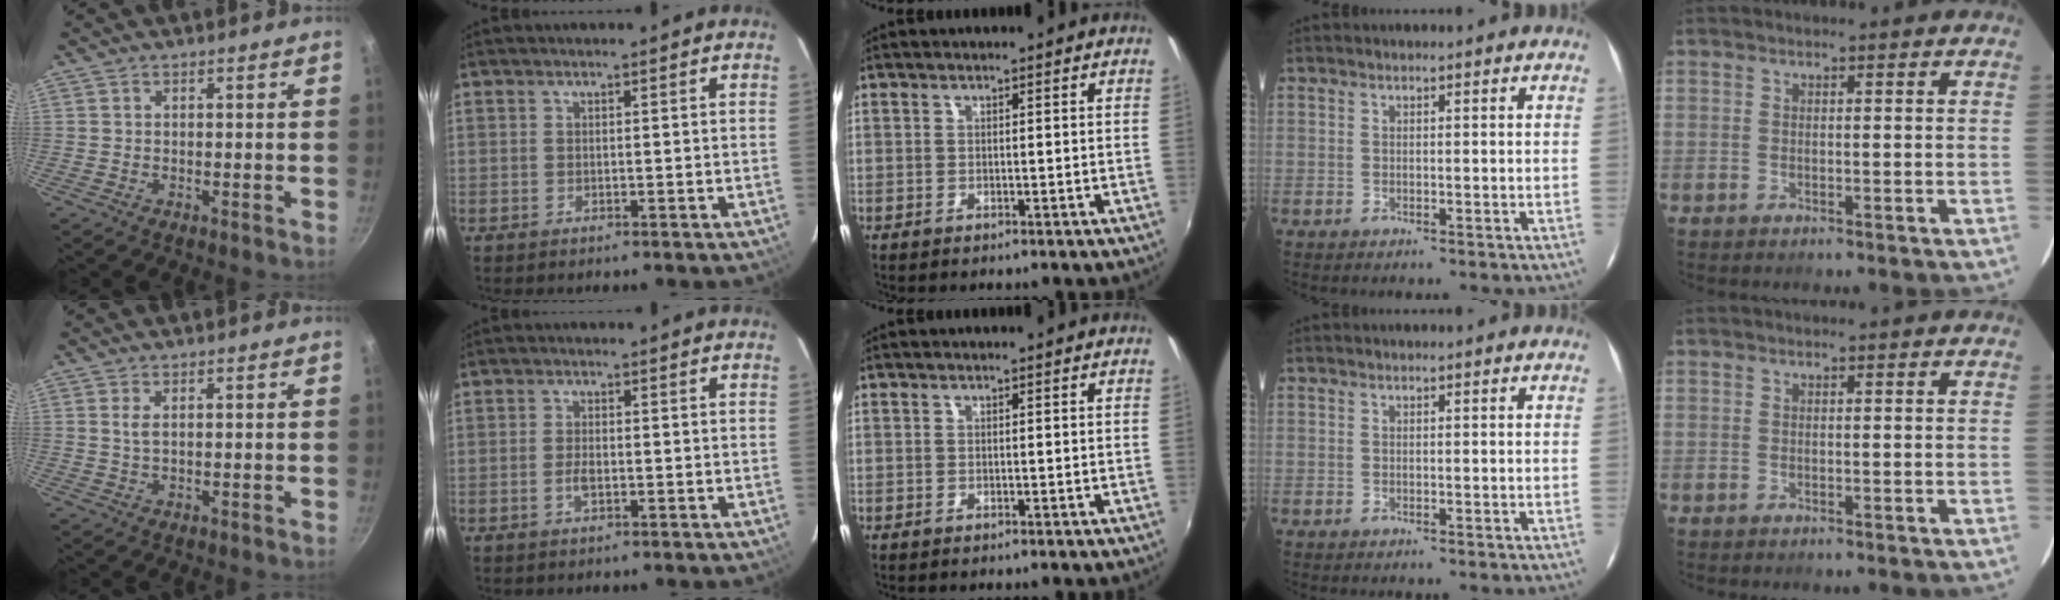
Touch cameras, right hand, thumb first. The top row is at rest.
{"thumb": {"total": 1.8, "force": [0.6, 0.8, 1.5], "torque": [-0.031, -0.003, 0.012]}, "index": {"total": 2.4, "force": [-0.8, 1.1, 2.0], "torque": [-0.041, 0.000, -0.016]}}